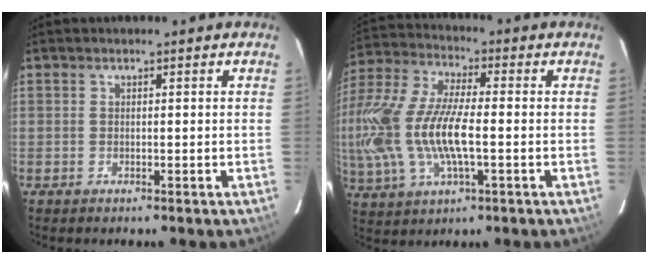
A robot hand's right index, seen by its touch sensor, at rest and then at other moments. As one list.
[{"total": 19.4, "force": [-2.2, 7.7, 17.7], "torque": [-0.375, -0.007, -0.043]}]